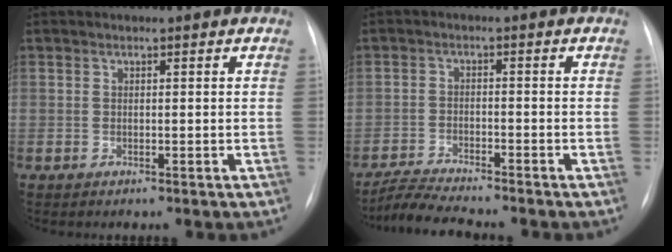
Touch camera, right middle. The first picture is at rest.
{"total": 6.2, "force": [-5.8, -0.5, 2.1], "torque": [-0.042, -0.020, -0.104]}